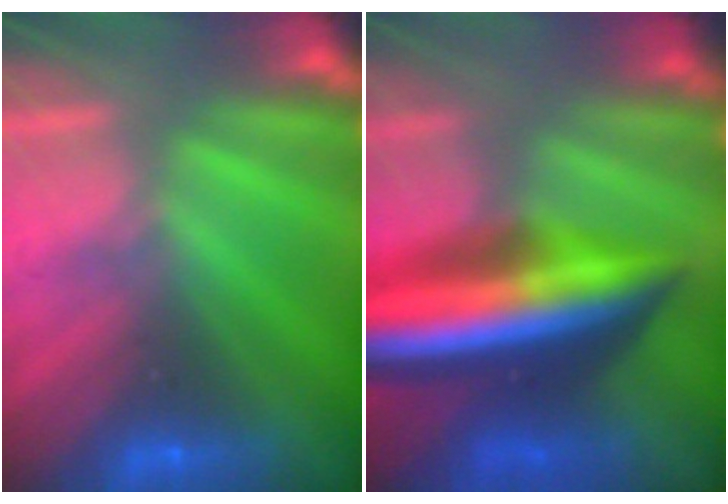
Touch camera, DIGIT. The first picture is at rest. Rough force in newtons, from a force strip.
{"total": 9.0}